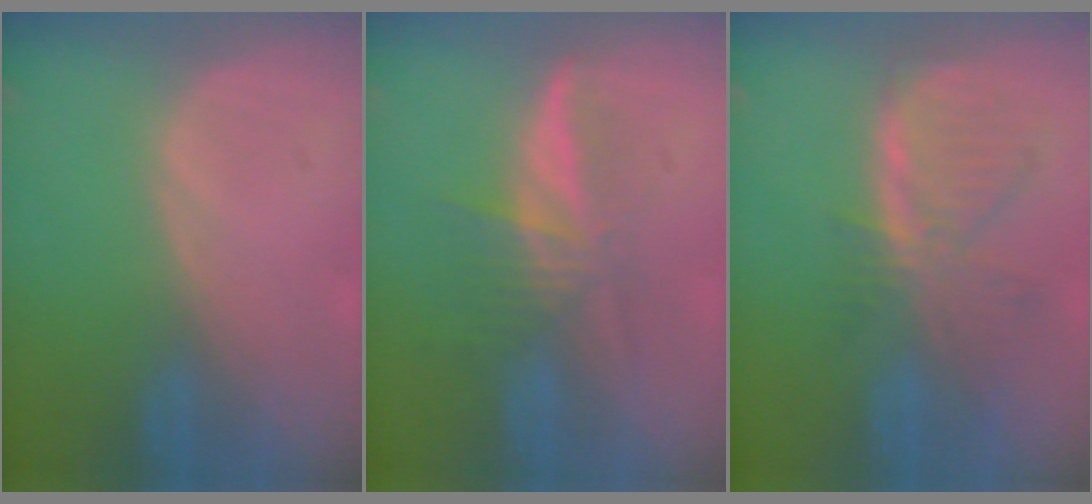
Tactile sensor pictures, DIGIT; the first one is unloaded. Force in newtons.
{"total": 5.8, "press": 5.3, "slide": 2.5}
{"total": 7.8, "press": 7.0, "slide": 3.4}